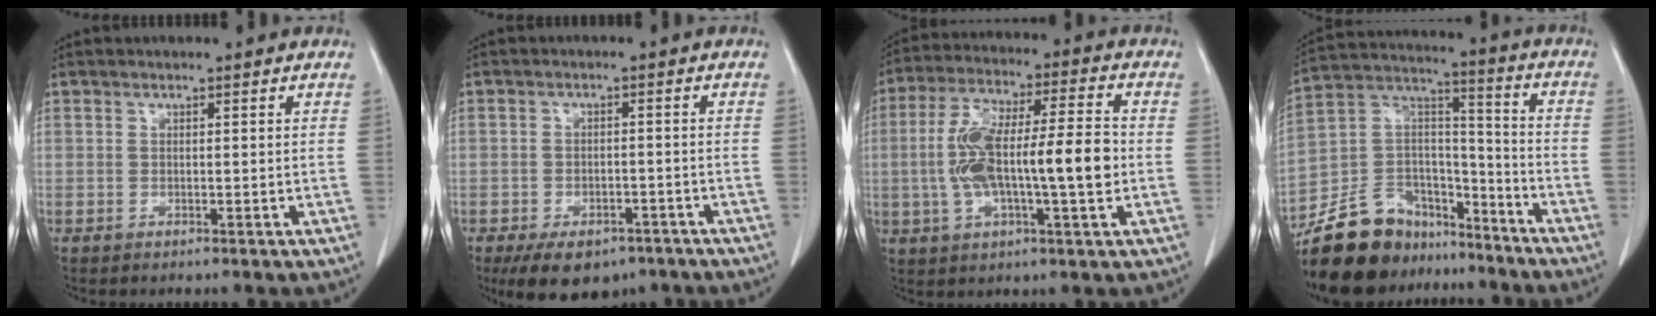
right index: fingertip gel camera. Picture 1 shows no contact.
{"total": 9.4, "force": [-6.6, 5.3, 4.1], "torque": [-0.060, 0.002, -0.095]}
{"total": 15.2, "force": [-1.3, 3.2, 14.8], "torque": [-0.279, 0.020, -0.021]}
{"total": 17.8, "force": [-14.5, 8.9, 5.3], "torque": [-0.102, 0.065, -0.243]}